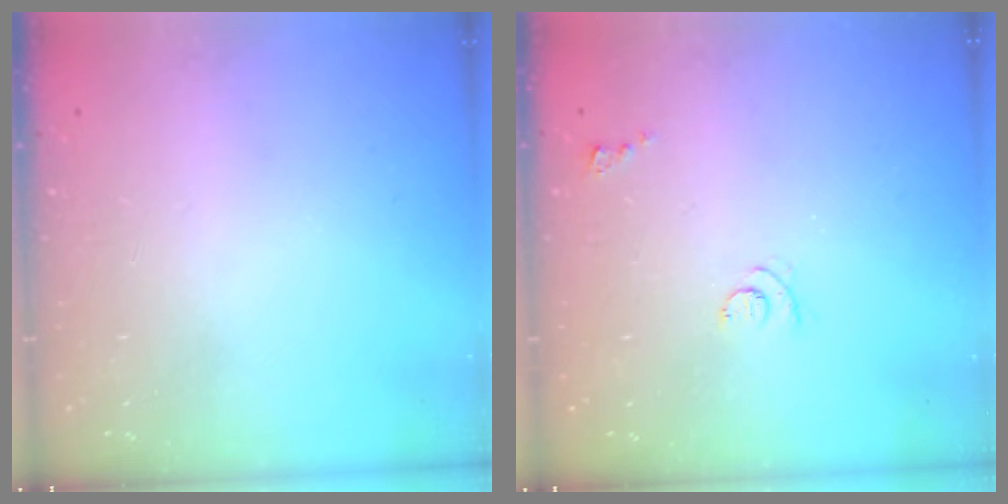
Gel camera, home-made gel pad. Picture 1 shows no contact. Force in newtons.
{"total": 5.0, "press": 4.9, "slide": 0.6}